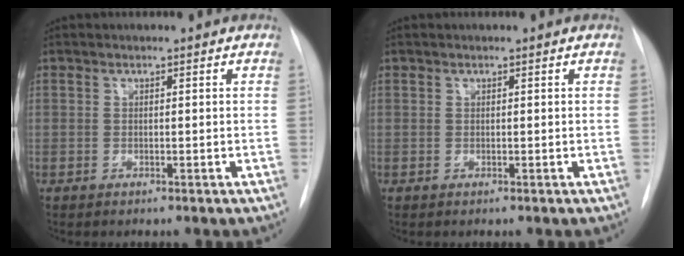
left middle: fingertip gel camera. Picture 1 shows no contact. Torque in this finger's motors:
{"motor_torque": [0.12, -0.15, -0.01, 0.00]}